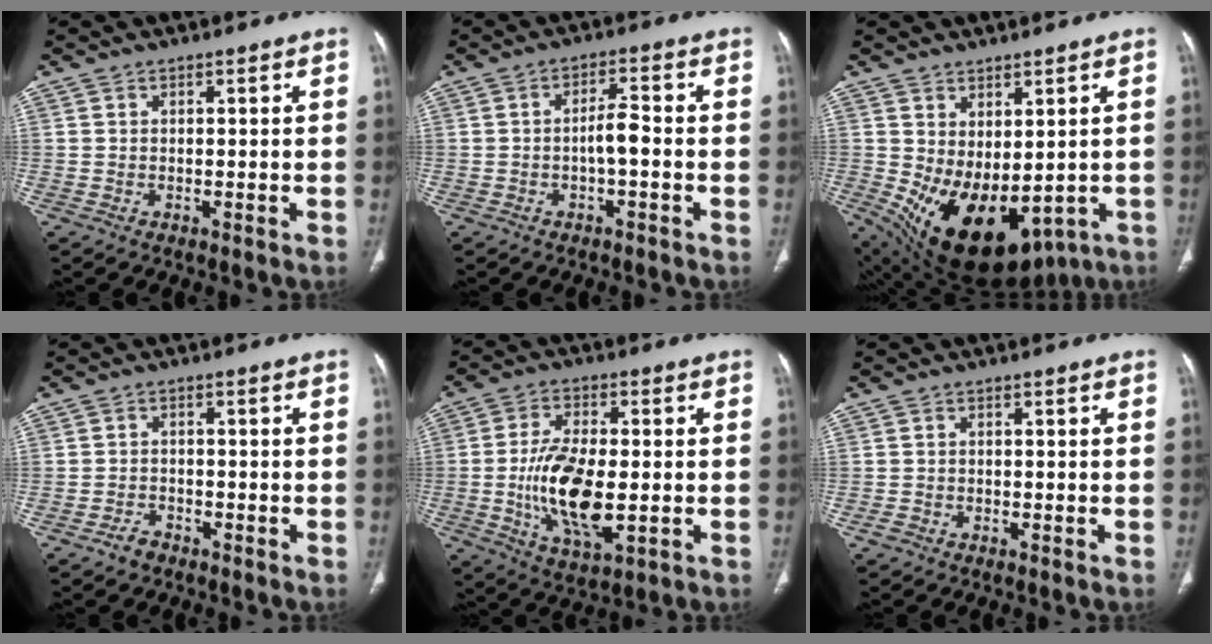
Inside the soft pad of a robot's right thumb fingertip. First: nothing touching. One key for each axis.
{"total": 3.7, "fx": -1.0, "fy": 1.0, "fz": 3.4, "tx": -0.060, "ty": 0.017, "tz": -0.019}
{"total": 17.5, "fx": -4.0, "fy": 10.2, "fz": 13.6, "tx": -0.216, "ty": -0.010, "tz": -0.023}
{"total": 2.4, "fx": -1.9, "fy": 1.3, "fz": 0.7, "tx": -0.016, "ty": 0.013, "tz": -0.030}
{"total": 14.4, "fx": -1.8, "fy": 6.6, "fz": 12.7, "tx": -0.237, "ty": -0.009, "tz": -0.027}
{"total": 1.2, "fx": -0.8, "fy": 0.8, "fz": 0.3, "tx": -0.007, "ty": 0.003, "tz": -0.017}